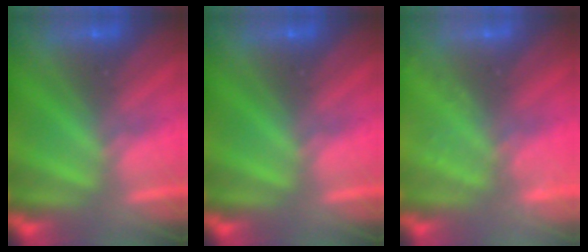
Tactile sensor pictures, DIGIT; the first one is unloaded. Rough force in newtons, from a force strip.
{"total": 0.0}
{"total": 2.2}